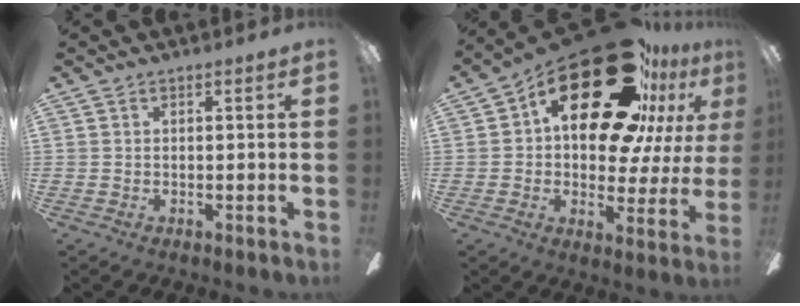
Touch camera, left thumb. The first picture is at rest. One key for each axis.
{"total": 28.4, "fx": 15.9, "fy": 13.5, "fz": 19.2, "tx": -0.296, "ty": -0.090, "tz": 0.277}